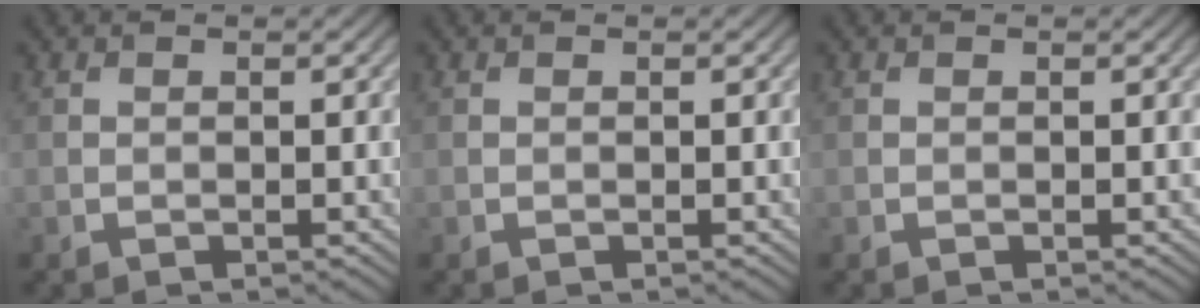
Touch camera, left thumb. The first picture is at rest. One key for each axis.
{"total": 0.0}
{"total": 0.0}